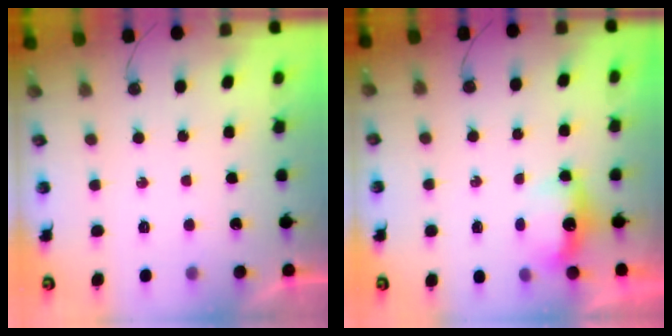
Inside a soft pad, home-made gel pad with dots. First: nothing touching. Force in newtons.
{"total": 4.2, "press": 4.2, "slide": 0.5}